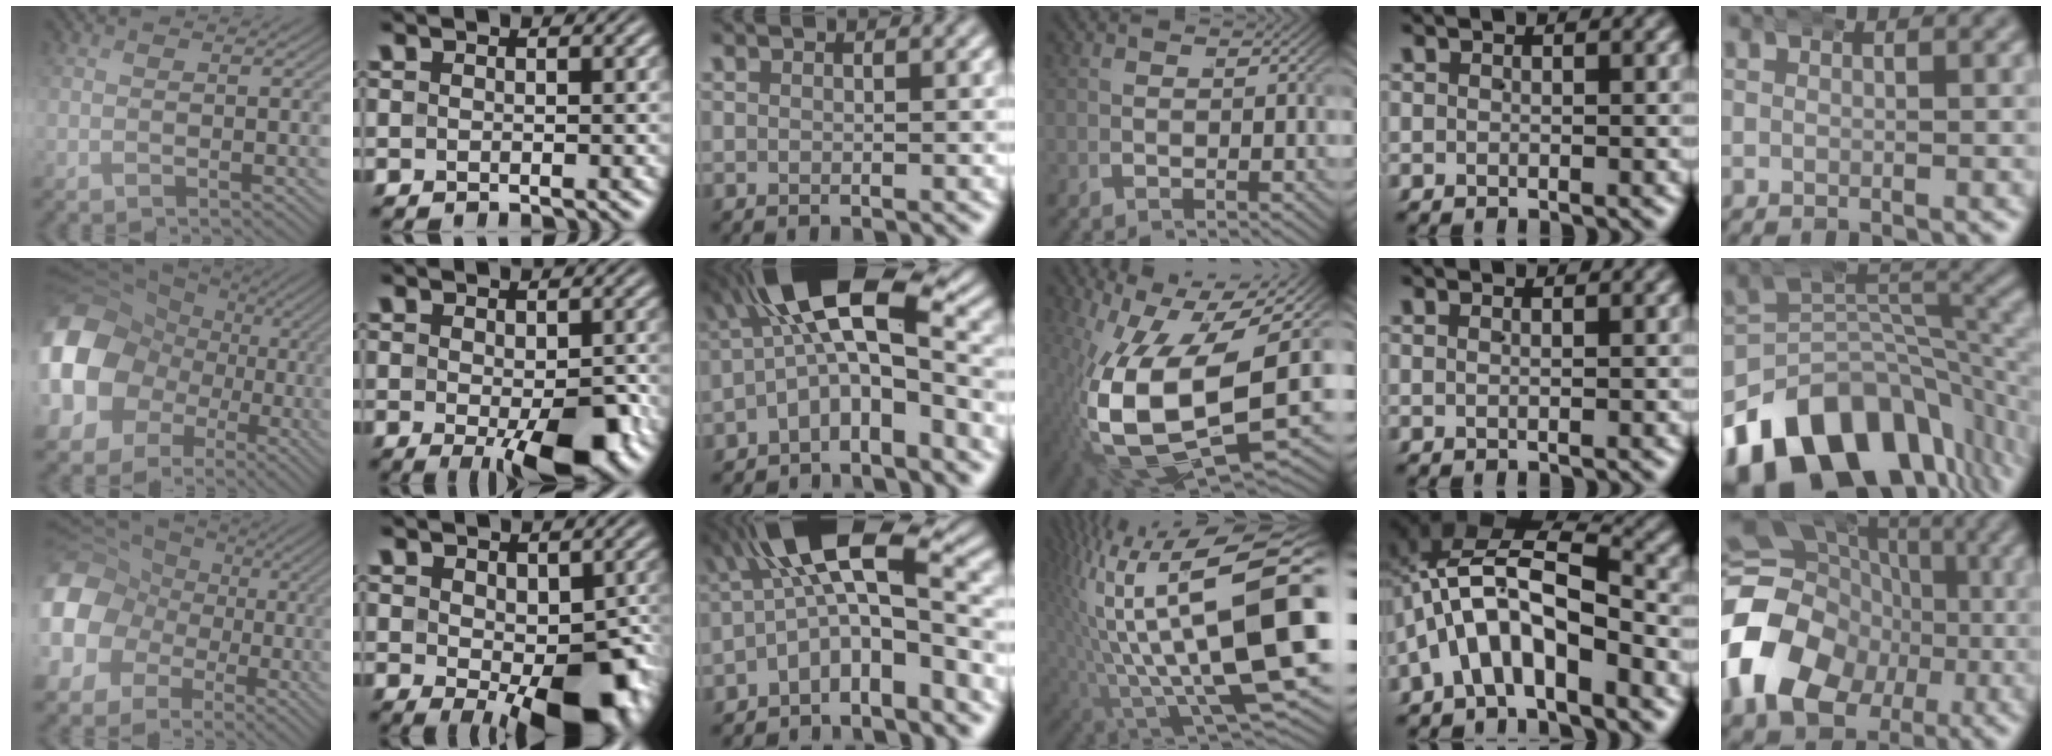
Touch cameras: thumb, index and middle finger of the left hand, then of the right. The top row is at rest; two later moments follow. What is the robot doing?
{"motion": "wrap", "object": "arm wrap"}